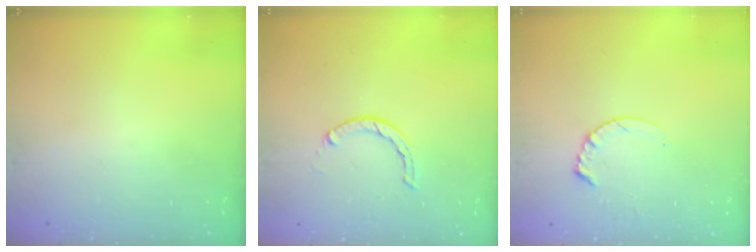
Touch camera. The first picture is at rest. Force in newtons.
{"total": 1.6, "press": 1.5, "slide": 0.4}
{"total": 4.8, "press": 4.7, "slide": 0.4}